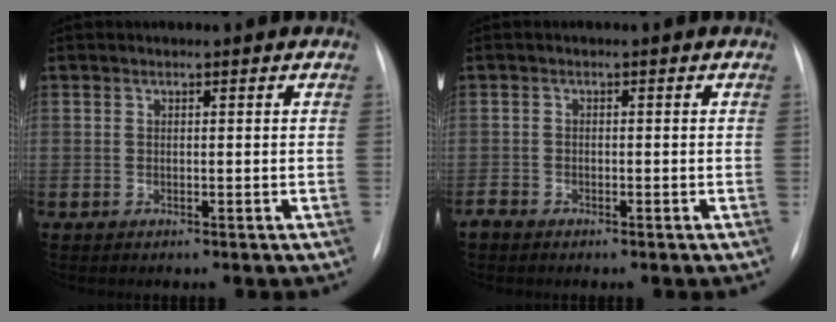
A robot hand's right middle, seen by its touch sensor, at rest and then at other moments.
{"total": 1.2, "force": [-1.1, 0.6, 0.3], "torque": [-0.007, 0.001, -0.022]}